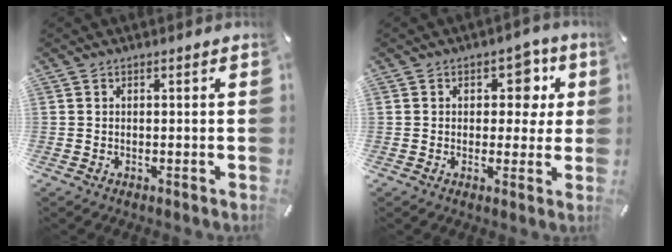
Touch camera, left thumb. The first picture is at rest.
{"total": 7.1, "force": [2.0, 5.5, 3.9], "torque": [-0.026, -0.008, 0.026]}